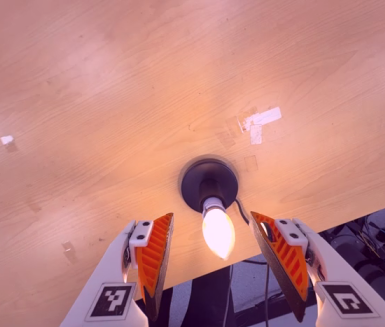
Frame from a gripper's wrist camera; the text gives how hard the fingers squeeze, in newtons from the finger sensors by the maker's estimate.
{"total": 0.0}